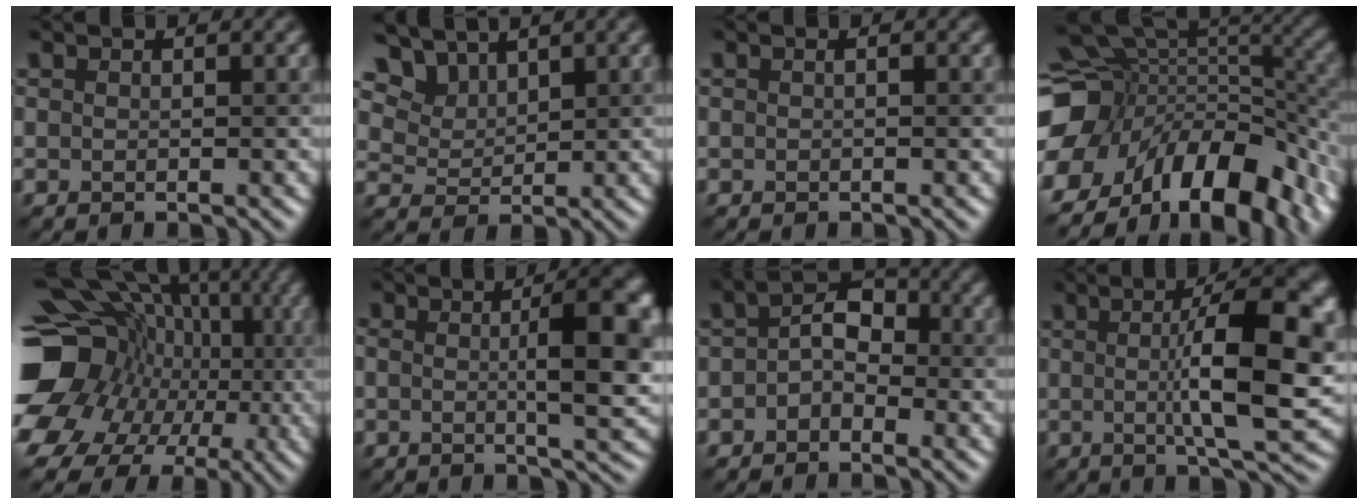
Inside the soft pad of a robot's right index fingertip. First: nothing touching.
{"total": 5.3, "force": [4.6, 2.4, 1.1], "torque": [-0.056, 0.005, 0.107]}
{"total": 0.5, "force": [0.2, 0.1, 0.5], "torque": [0.003, -0.001, -0.004]}
{"total": 14.3, "force": [-6.2, 9.3, 9.1], "torque": [-0.169, 0.002, -0.076]}
{"total": 16.5, "force": [-1.8, 13.7, 8.9], "torque": [-0.165, 0.012, -0.032]}
{"total": 7.3, "force": [0.0, 1.7, 7.1], "torque": [-0.099, 0.016, 0.007]}
{"total": 2.9, "force": [-0.7, 1.8, 2.1], "torque": [-0.035, 0.024, -0.012]}
{"total": 10.0, "force": [0.3, 2.1, 9.7], "torque": [-0.135, 0.015, 0.013]}